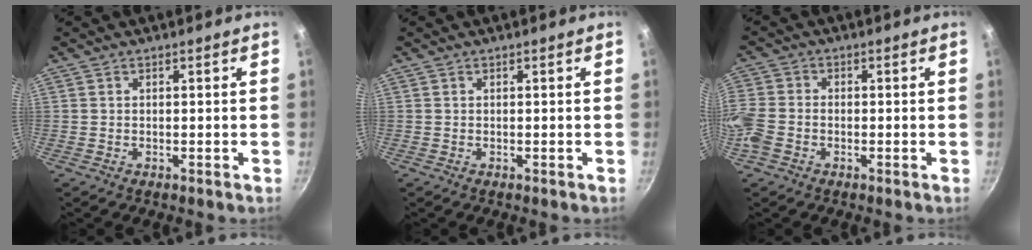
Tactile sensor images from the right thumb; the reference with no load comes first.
{"total": 0.0}
{"total": 6.7, "force": [-2.6, 4.9, 3.8], "torque": [-0.090, 0.008, -0.069]}